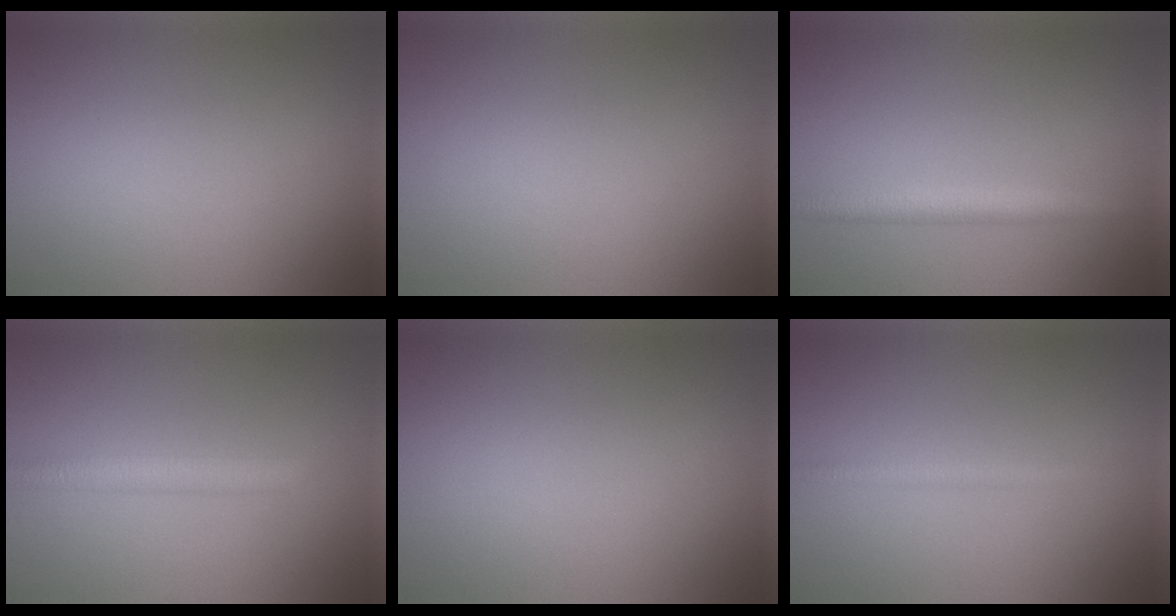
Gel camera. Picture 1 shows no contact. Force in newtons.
{"total": 0.0}
{"total": 2.7, "press": 2.7, "slide": 0.0}
{"total": 2.9, "press": 2.9, "slide": 0.0}
{"total": 0.0}
{"total": 1.7, "press": 1.7, "slide": 0.0}